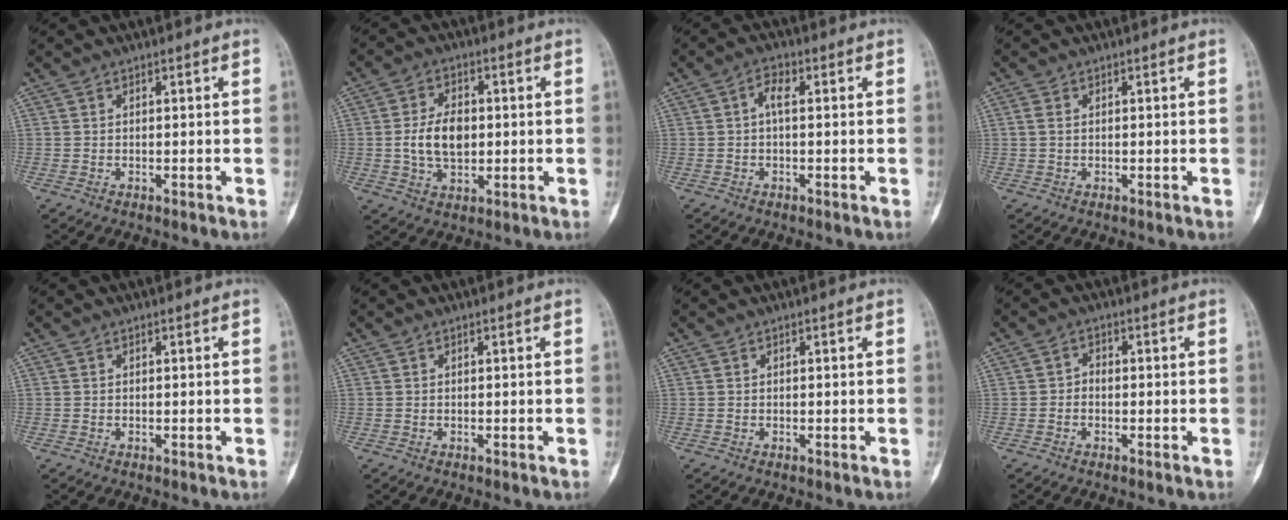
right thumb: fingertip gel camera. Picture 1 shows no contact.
{"total": 8.4, "force": [0.0, 5.3, 6.5], "torque": [-0.110, 0.004, 0.001]}
{"total": 3.0, "force": [0.2, 1.3, 2.7], "torque": [-0.050, 0.010, -0.003]}
{"total": 1.5, "force": [0.3, 1.0, 1.1], "torque": [-0.027, 0.001, 0.006]}
{"total": 0.0}
{"total": 0.0}
{"total": 0.0}
{"total": 1.7, "force": [-0.5, 1.3, 0.9], "torque": [-0.007, 0.007, -0.014]}